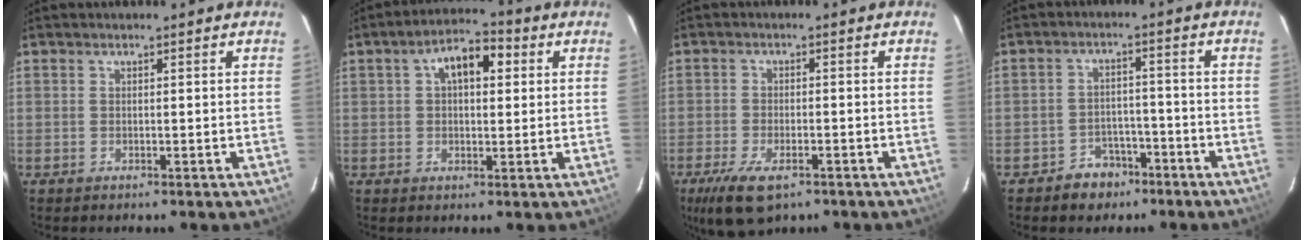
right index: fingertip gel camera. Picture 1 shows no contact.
{"total": 7.5, "force": [2.1, 4.0, 5.9], "torque": [-0.095, 0.028, 0.033]}
{"total": 9.0, "force": [-5.6, 3.9, 5.9], "torque": [-0.141, -0.026, -0.097]}
{"total": 5.9, "force": [-4.1, 4.1, 0.9], "torque": [-0.027, 0.021, -0.053]}